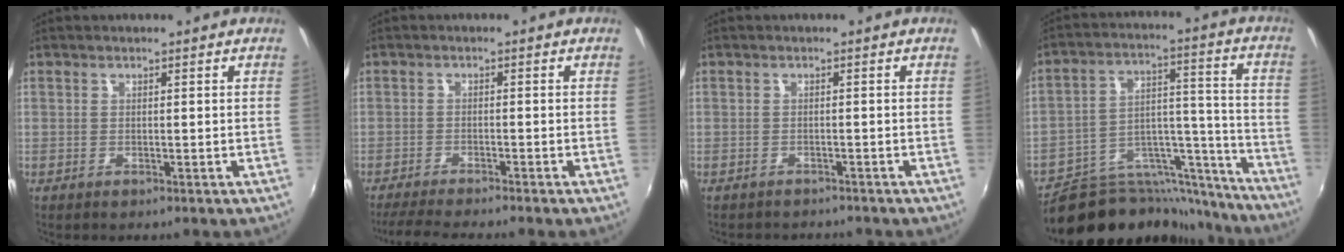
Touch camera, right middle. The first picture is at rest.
{"total": 6.4, "force": [-5.7, -0.6, 2.8], "torque": [-0.073, -0.014, -0.094]}
{"total": 3.0, "force": [-2.8, 1.1, 0.4], "torque": [-0.018, -0.007, -0.043]}
{"total": 19.6, "force": [-17.3, 7.6, 5.1], "torque": [-0.071, 0.058, -0.247]}